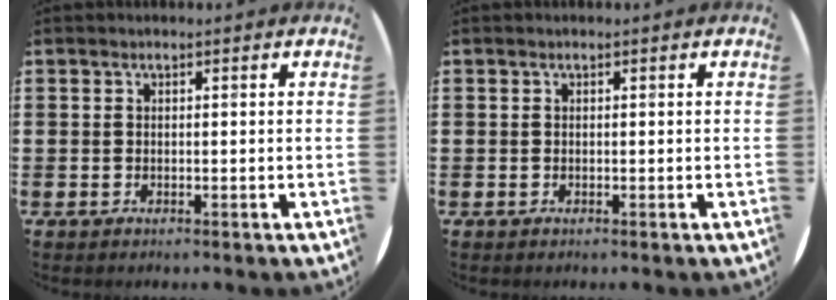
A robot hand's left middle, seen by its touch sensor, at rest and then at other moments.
{"total": 0.0}